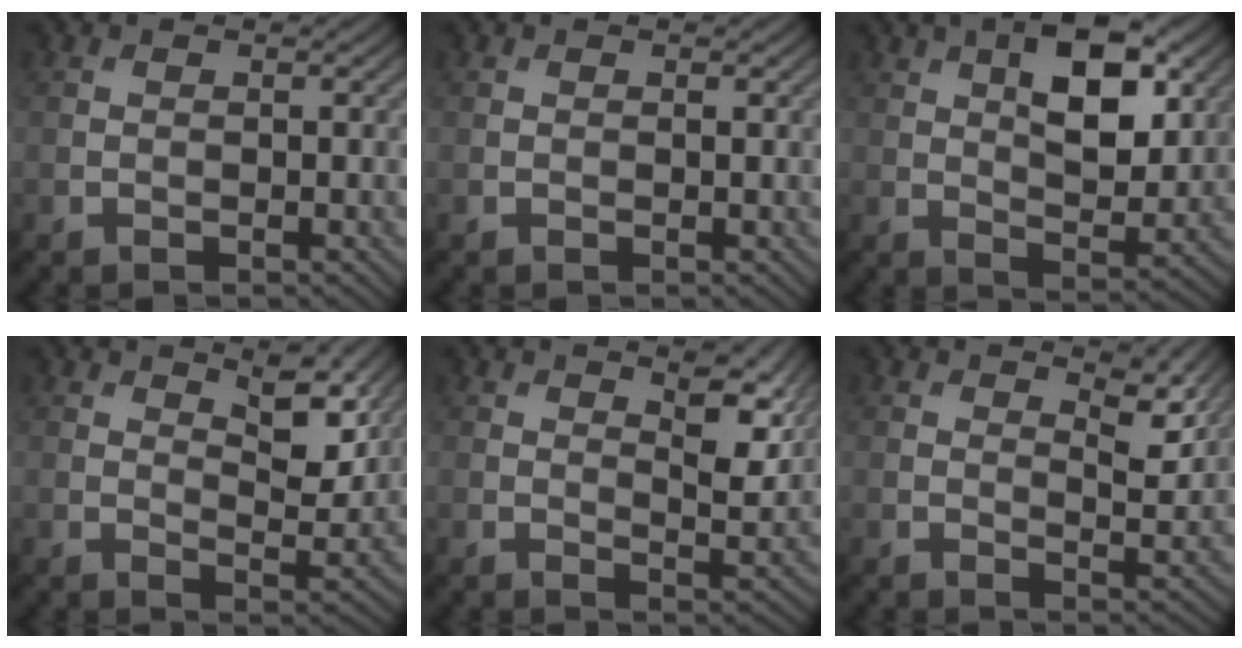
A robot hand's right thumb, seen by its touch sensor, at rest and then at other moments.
{"total": 0.0}
{"total": 10.6, "force": [4.0, 4.8, 8.5], "torque": [-0.135, 0.004, 0.062]}
{"total": 5.7, "force": [3.6, 2.0, 4.1], "torque": [-0.072, -0.011, 0.059]}
{"total": 5.9, "force": [3.3, 2.0, 4.4], "torque": [-0.075, -0.005, 0.054]}
{"total": 4.4, "force": [3.1, 1.3, 2.8], "torque": [-0.054, -0.010, 0.049]}